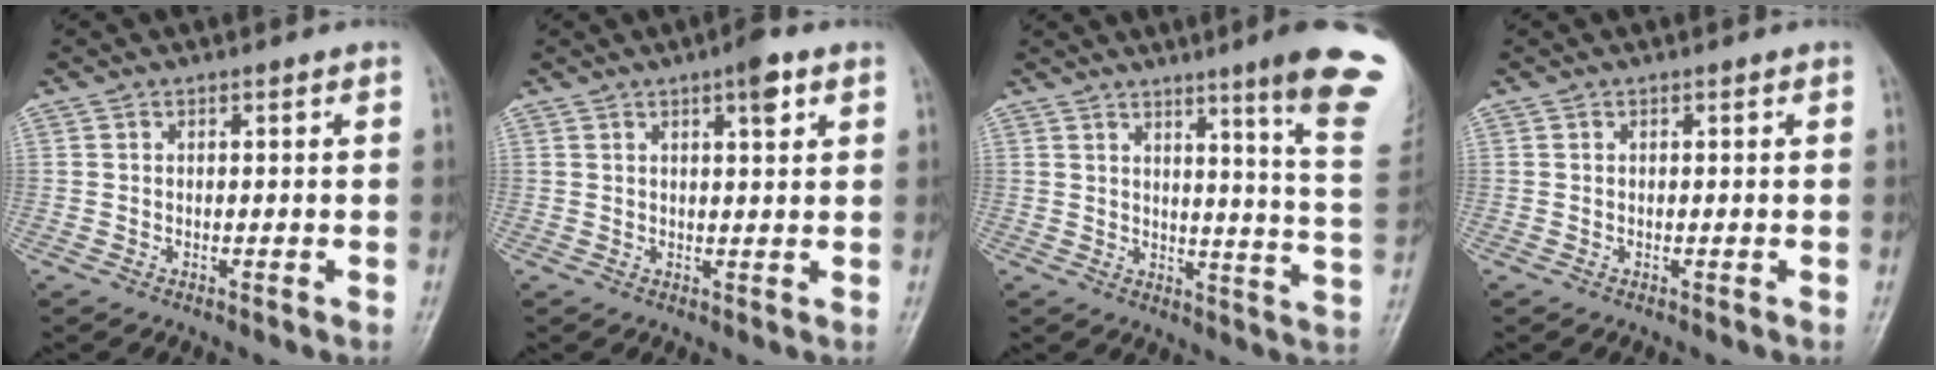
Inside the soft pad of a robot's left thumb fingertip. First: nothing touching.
{"total": 4.3, "force": [2.3, 1.1, 3.5], "torque": [-0.046, -0.008, 0.030]}
{"total": 16.6, "force": [10.0, 0.1, 13.2], "torque": [-0.150, -0.068, 0.115]}
{"total": 0.0}